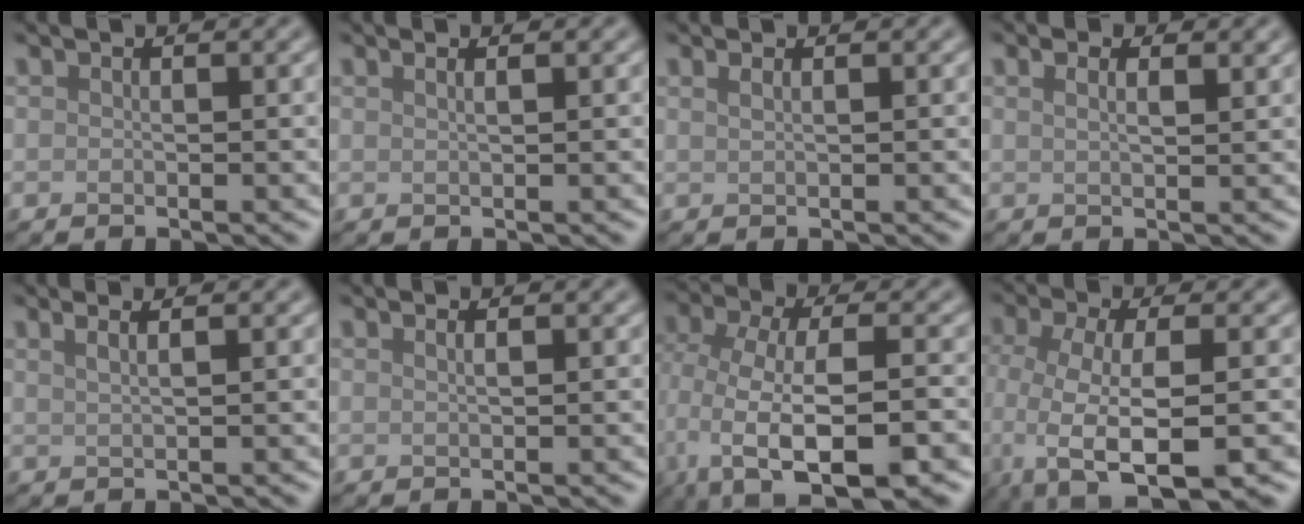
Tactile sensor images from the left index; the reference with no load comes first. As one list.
[{"total": 1.5, "force": [0.9, 0.6, 1.1], "torque": [-0.005, -0.001, 0.001]}, {"total": 1.0, "force": [0.6, 0.4, 0.7], "torque": [-0.010, 0.003, 0.008]}, {"total": 3.3, "force": [1.9, 1.6, 2.2], "torque": [-0.016, 0.021, 0.003]}, {"total": 3.0, "force": [1.7, 1.4, 2.1], "torque": [-0.006, 0.011, -0.006]}, {"total": 1.2, "force": [0.6, 0.5, 0.9], "torque": [-0.005, -0.001, 0.002]}, {"total": 10.6, "force": [-3.9, 4.8, 8.6], "torque": [-0.157, -0.018, -0.055]}, {"total": 8.2, "force": [-2.9, 3.2, 7.0], "torque": [-0.144, -0.020, -0.049]}]